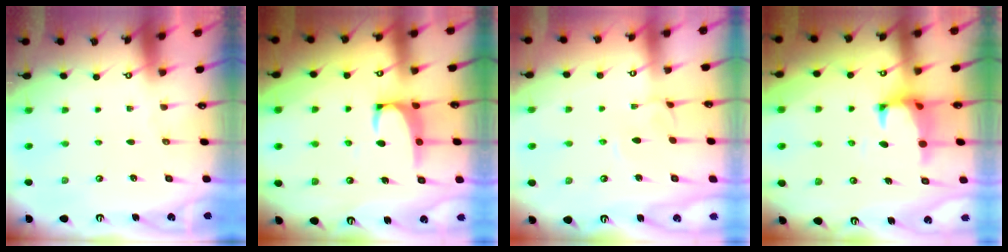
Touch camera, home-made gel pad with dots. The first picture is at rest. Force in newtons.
{"total": 2.5, "press": 2.4, "slide": 0.8}
{"total": 1.7, "press": 1.7, "slide": 0.4}
{"total": 1.2, "press": 0.5, "slide": 1.0}